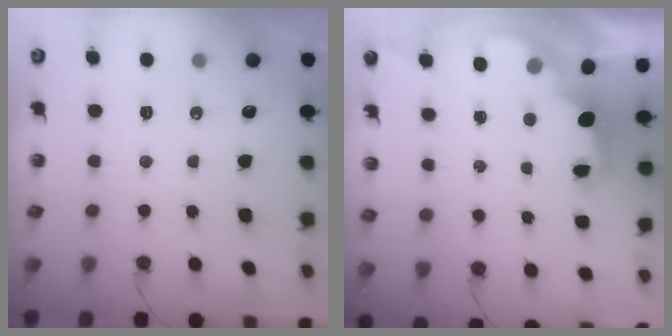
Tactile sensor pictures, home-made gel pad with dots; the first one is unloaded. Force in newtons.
{"total": 2.3, "press": 2.2, "slide": 0.7}